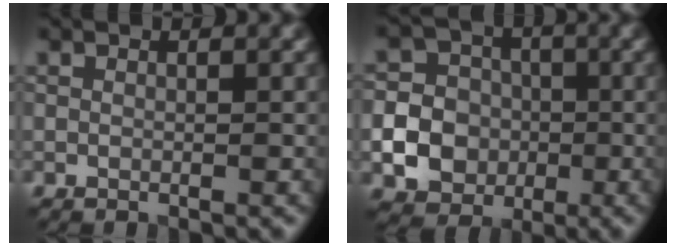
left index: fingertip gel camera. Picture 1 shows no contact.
{"total": 11.1, "force": [-2.5, 10.3, 3.1], "torque": [-0.073, -0.015, -0.060]}